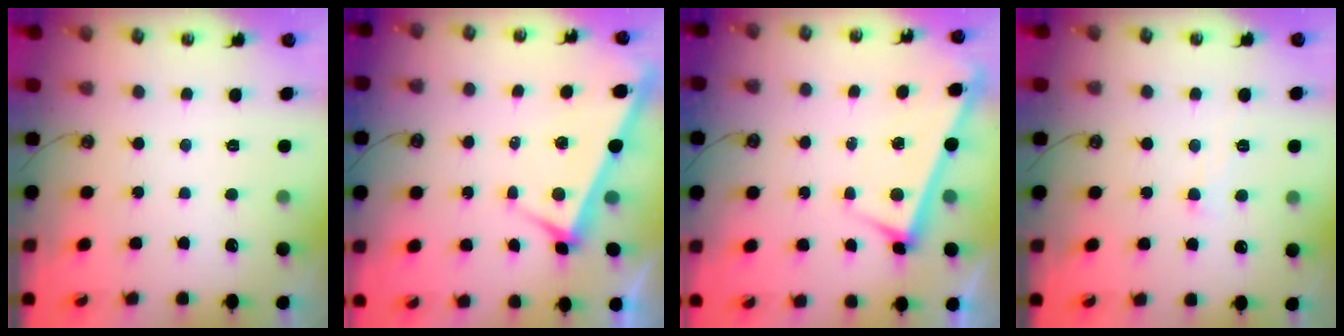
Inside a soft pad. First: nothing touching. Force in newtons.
{"total": 3.8, "press": 3.8, "slide": 0.2}
{"total": 2.8, "press": 2.8, "slide": 0.2}
{"total": 1.0, "press": 0.8, "slide": 0.5}